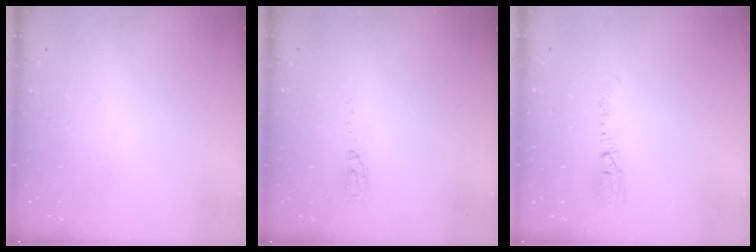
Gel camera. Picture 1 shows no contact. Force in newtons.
{"total": 3.6, "press": 3.4, "slide": 1.3}
{"total": 6.3, "press": 6.0, "slide": 1.7}